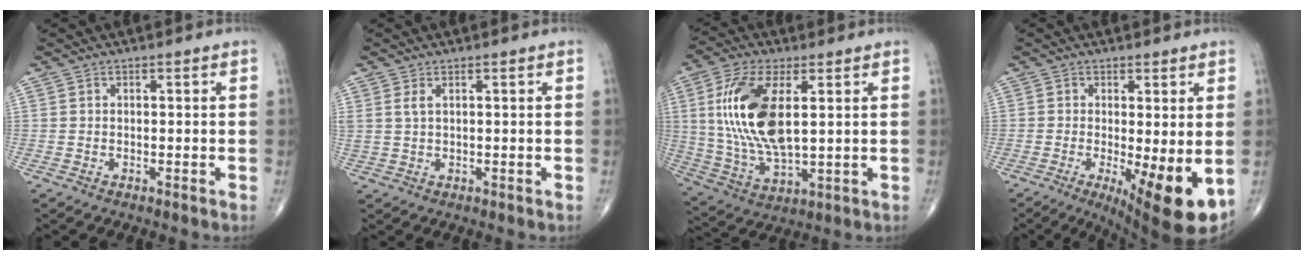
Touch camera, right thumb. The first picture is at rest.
{"total": 1.8, "force": [0.9, 0.7, 1.4], "torque": [-0.038, 0.006, 0.025]}
{"total": 16.7, "force": [3.4, 7.4, 14.6], "torque": [-0.305, -0.014, 0.074]}
{"total": 11.1, "force": [-2.6, 2.9, 10.4], "torque": [-0.151, -0.027, -0.031]}